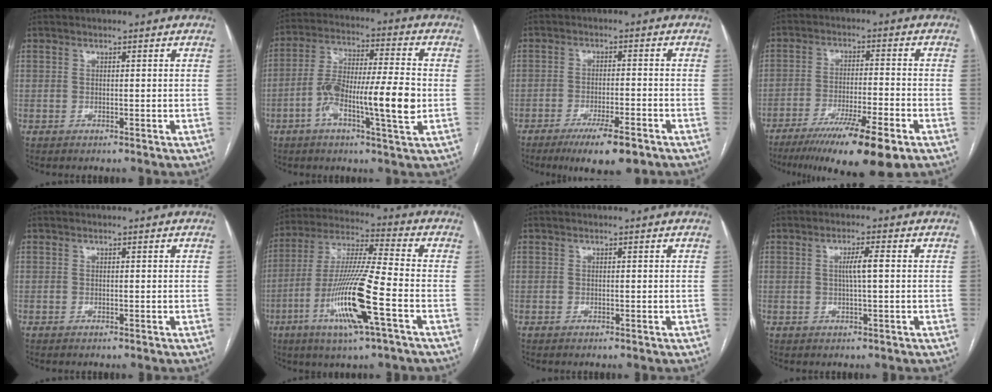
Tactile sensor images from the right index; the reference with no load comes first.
{"total": 6.7, "force": [-1.6, 1.4, 6.4], "torque": [-0.125, 0.013, -0.035]}
{"total": 8.6, "force": [-5.9, 1.5, 6.1], "torque": [-0.095, -0.014, -0.091]}
{"total": 14.6, "force": [-9.7, 1.2, 10.8], "torque": [-0.161, -0.034, -0.156]}
{"total": 0.0}
{"total": 15.8, "force": [-5.7, 0.3, 14.8], "torque": [-0.298, -0.016, -0.109]}
{"total": 0.0}
{"total": 3.0, "force": [0.3, 0.0, 3.0], "torque": [-0.056, 0.000, 0.005]}